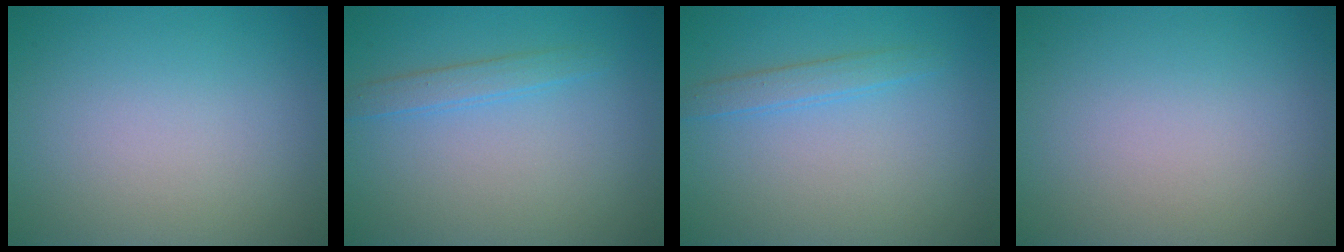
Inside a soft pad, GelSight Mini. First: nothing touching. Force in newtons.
{"total": 1.7, "press": 1.7, "slide": 0.1}
{"total": 1.7, "press": 1.7, "slide": 0.1}
{"total": 0.0}